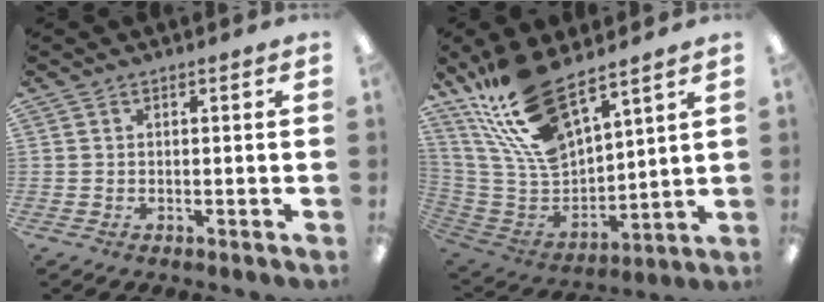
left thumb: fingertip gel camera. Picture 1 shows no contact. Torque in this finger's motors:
{"motor_torque": [0.71, 0.52, 1.43, -1.39, 0.25]}